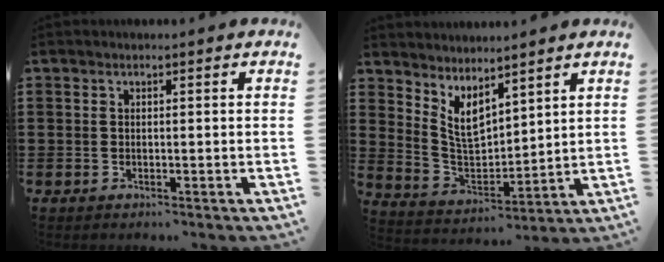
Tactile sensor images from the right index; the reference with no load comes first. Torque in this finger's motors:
{"motor_torque": [0.32, 0.00, 0.44, 0.12]}